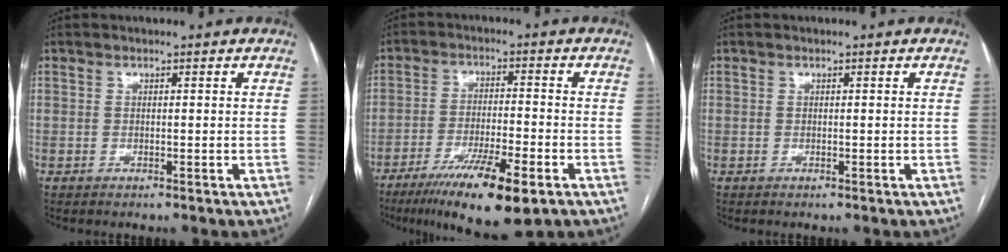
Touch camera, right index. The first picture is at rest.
{"total": 13.3, "force": [-8.1, 1.7, 10.3], "torque": [-0.171, -0.030, -0.131]}
{"total": 0.0}